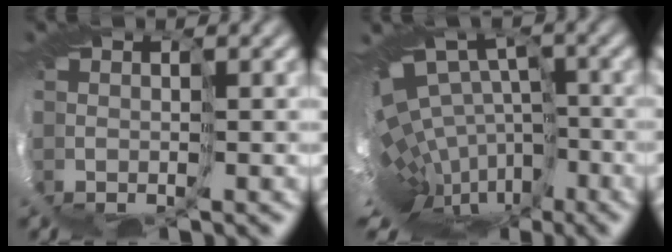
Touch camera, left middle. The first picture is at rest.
{"total": 11.1, "force": [-4.6, 7.0, 7.3], "torque": [-0.122, 0.005, -0.043]}